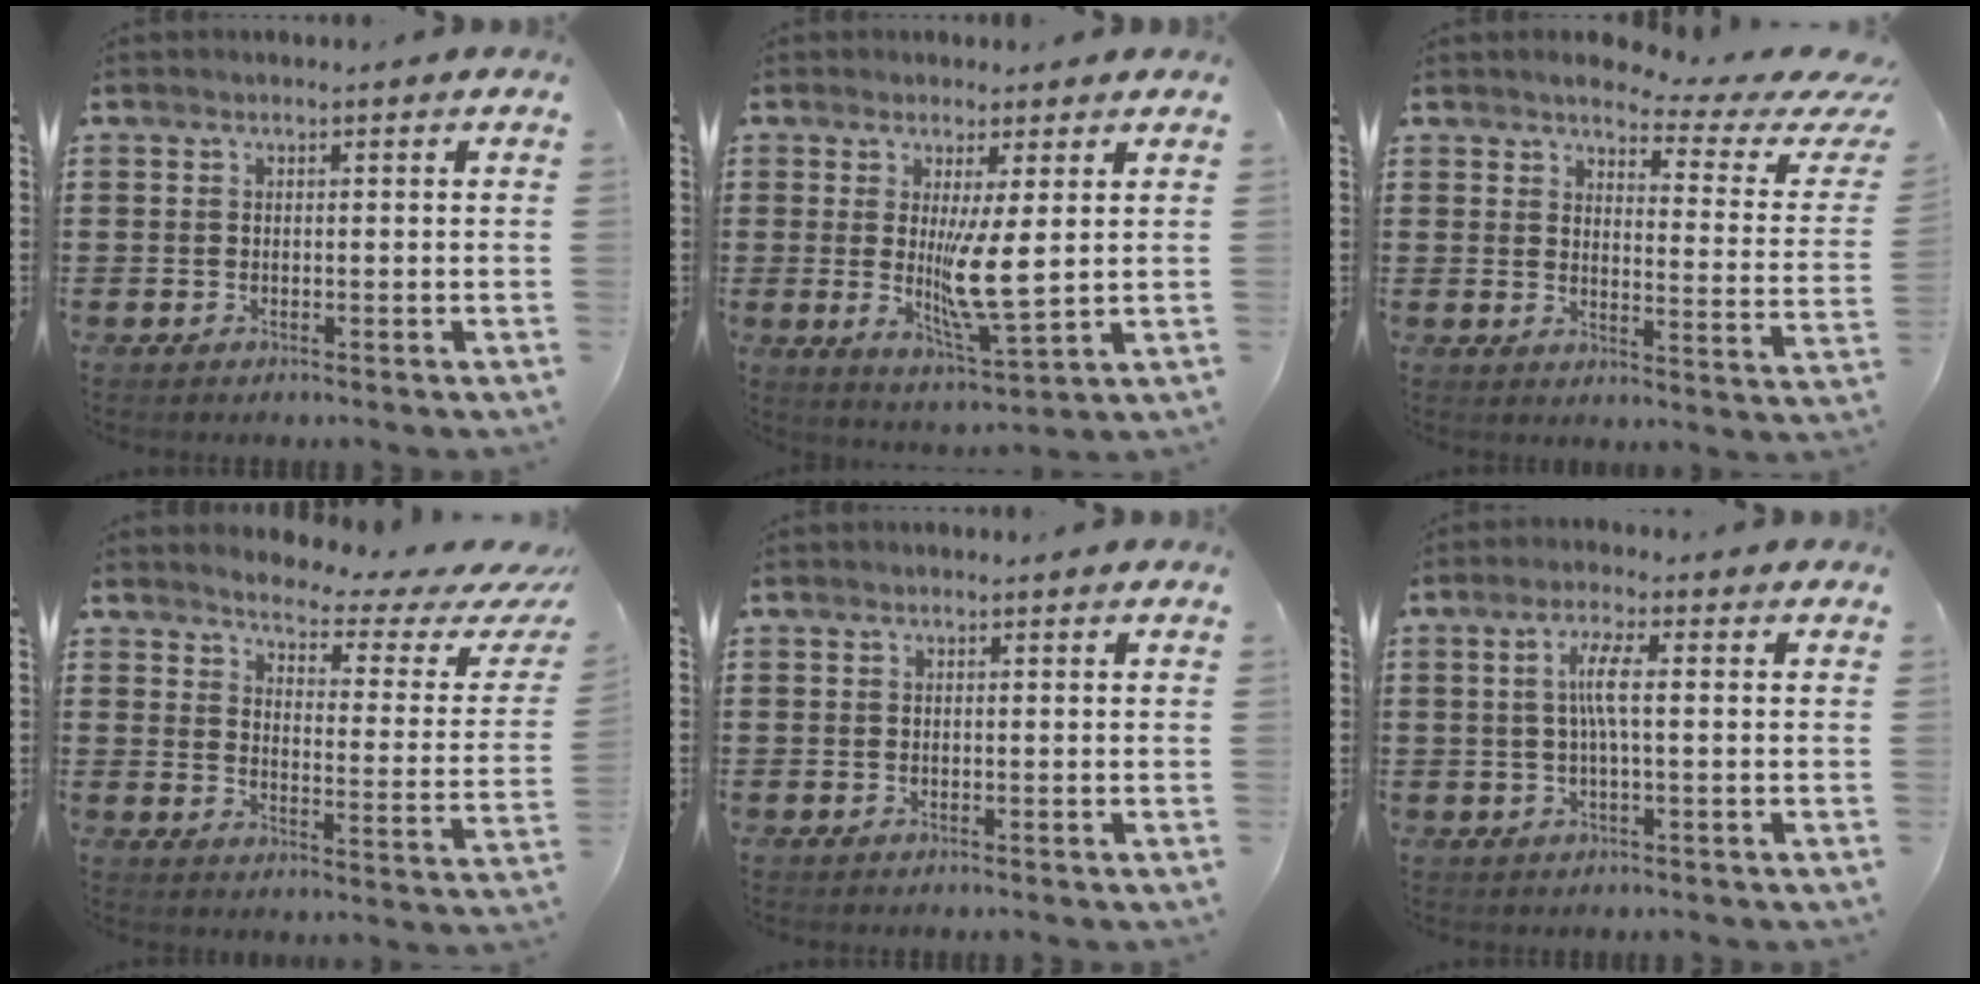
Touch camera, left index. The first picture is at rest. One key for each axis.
{"total": 7.2, "fx": 1.1, "fy": 0.7, "fz": 7.1, "tx": -0.126, "ty": -0.023, "tz": 0.016}
{"total": 3.6, "fx": 2.9, "fy": 0.3, "fz": 2.1, "tx": -0.043, "ty": -0.025, "tz": 0.040}
{"total": 3.4, "fx": 3.0, "fy": 0.4, "fz": 1.5, "tx": -0.042, "ty": -0.029, "tz": 0.041}
{"total": 0.0}
{"total": 4.4, "fx": 0.2, "fy": 0.8, "fz": 4.3, "tx": -0.089, "ty": 0.001, "tz": -0.002}